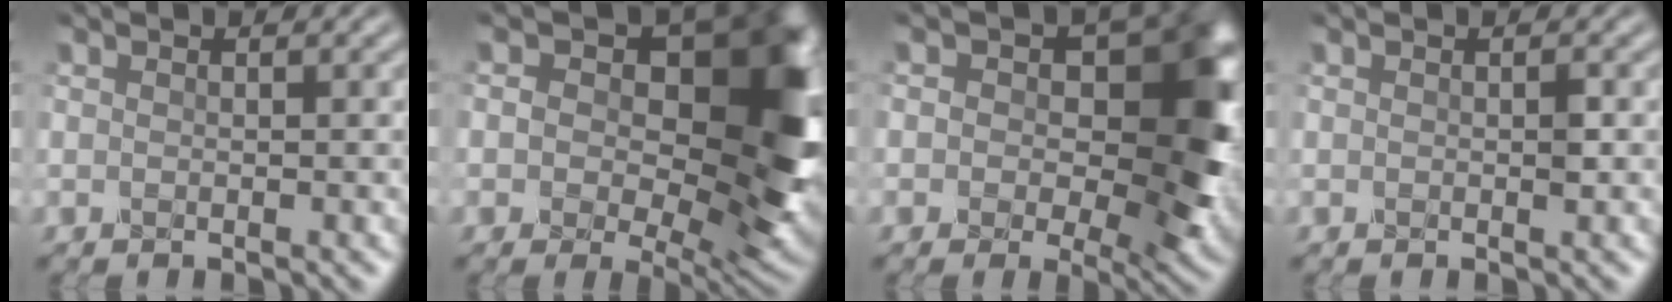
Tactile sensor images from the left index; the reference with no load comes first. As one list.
[{"total": 14.3, "force": [2.5, 8.6, 11.2], "torque": [-0.128, -0.002, 0.039]}, {"total": 12.6, "force": [2.0, 7.8, 9.7], "torque": [-0.099, 0.003, 0.025]}, {"total": 0.6, "force": [0.0, 0.1, 0.6], "torque": [-0.011, -0.001, 0.001]}]